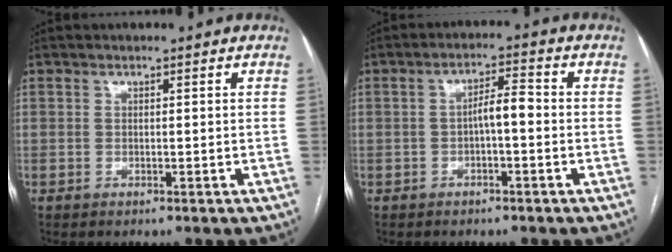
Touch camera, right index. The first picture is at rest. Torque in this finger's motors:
{"motor_torque": [0.97, -0.02, 0.42, 0.08]}